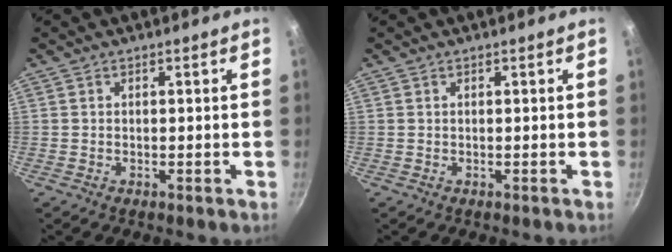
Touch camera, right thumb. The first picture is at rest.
{"total": 0.0}